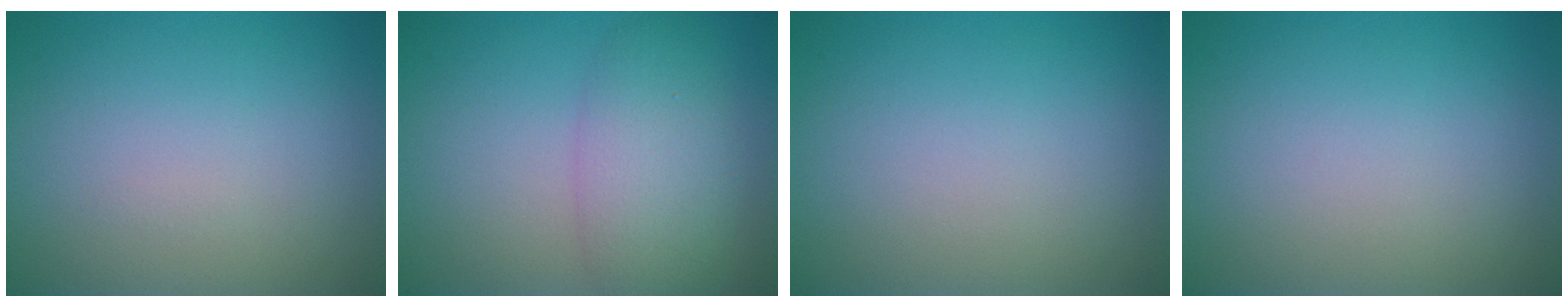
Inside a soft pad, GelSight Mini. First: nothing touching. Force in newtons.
{"total": 4.8, "press": 4.8, "slide": 0.3}
{"total": 0.0}
{"total": 0.0}